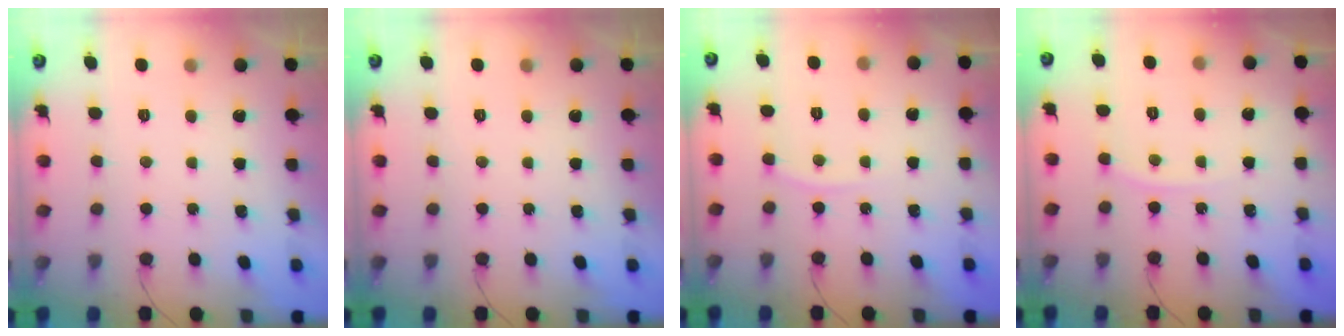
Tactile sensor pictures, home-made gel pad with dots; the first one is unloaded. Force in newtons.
{"total": 0.0}
{"total": 3.7, "press": 3.7, "slide": 0.5}
{"total": 3.7, "press": 3.7, "slide": 0.5}